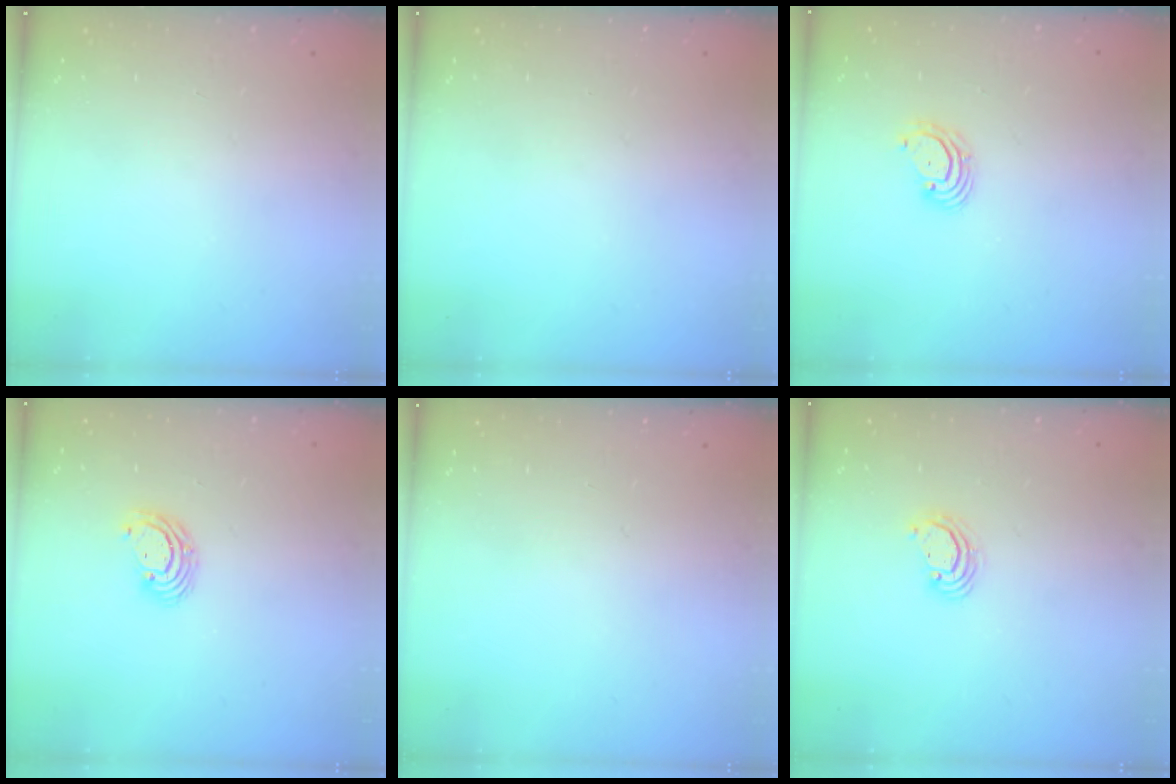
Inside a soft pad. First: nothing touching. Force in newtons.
{"total": 0.0}
{"total": 3.4, "press": 3.4, "slide": 0.0}
{"total": 5.3, "press": 5.3, "slide": 0.2}
{"total": 0.0}
{"total": 3.0, "press": 3.0, "slide": 0.3}